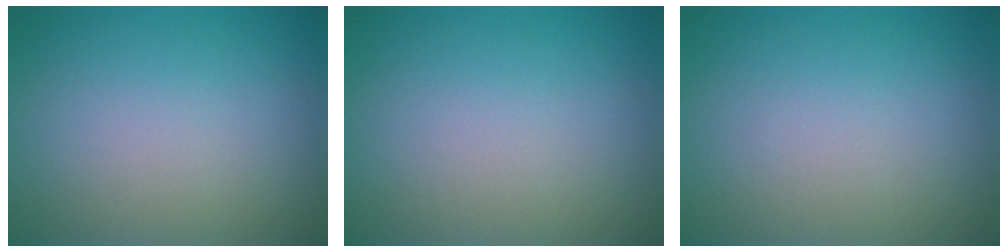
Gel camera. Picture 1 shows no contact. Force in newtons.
{"total": 0.0}
{"total": 0.0}